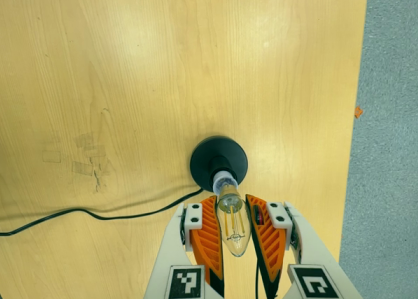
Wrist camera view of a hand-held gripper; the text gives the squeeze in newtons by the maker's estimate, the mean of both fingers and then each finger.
{"total": 21.3, "left": 23.3, "right": 19.4}